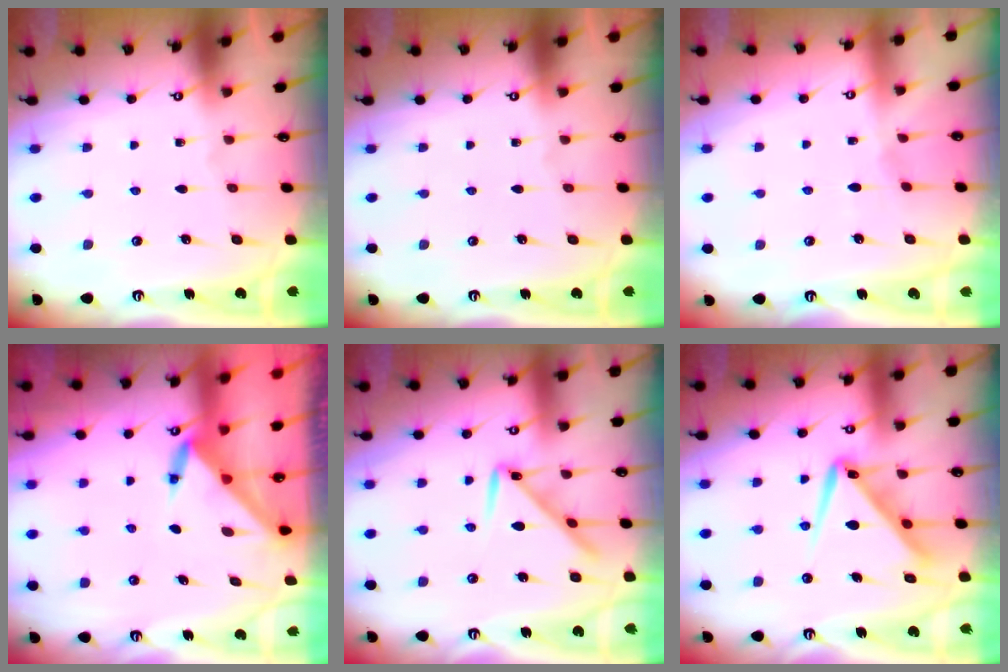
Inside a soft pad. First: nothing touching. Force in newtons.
{"total": 0.0}
{"total": 1.7, "press": 1.7, "slide": 0.4}
{"total": 3.6, "press": 3.5, "slide": 0.3}
{"total": 9.3, "press": 9.2, "slide": 0.5}
{"total": 10.9, "press": 10.8, "slide": 1.0}